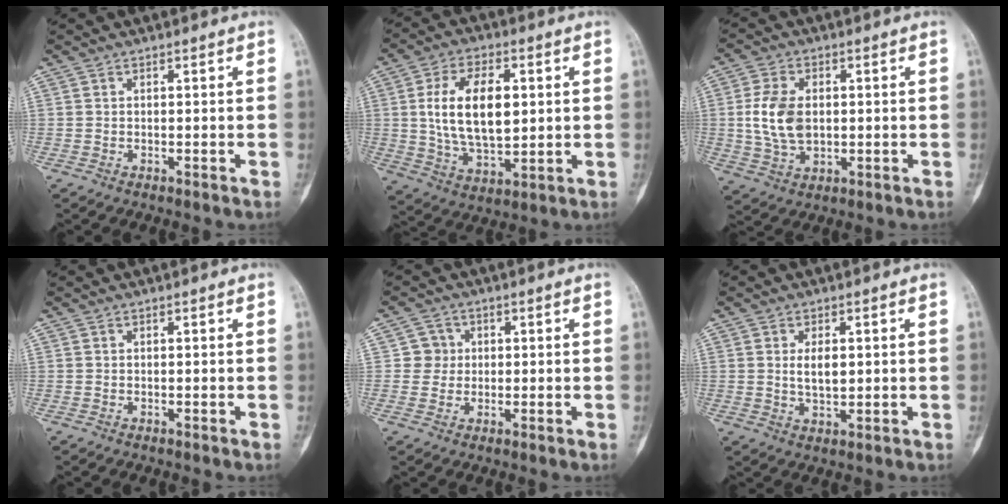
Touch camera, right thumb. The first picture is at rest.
{"total": 15.0, "force": [2.2, 8.2, 12.4], "torque": [-0.203, -0.006, 0.044]}
{"total": 9.6, "force": [0.3, 6.3, 7.3], "torque": [-0.136, 0.001, 0.011]}
{"total": 0.0}
{"total": 3.7, "force": [0.4, 3.7, 0.3], "torque": [0.029, 0.007, 0.001]}
{"total": 4.2, "force": [0.6, 2.2, 3.5], "torque": [-0.054, -0.007, 0.014]}